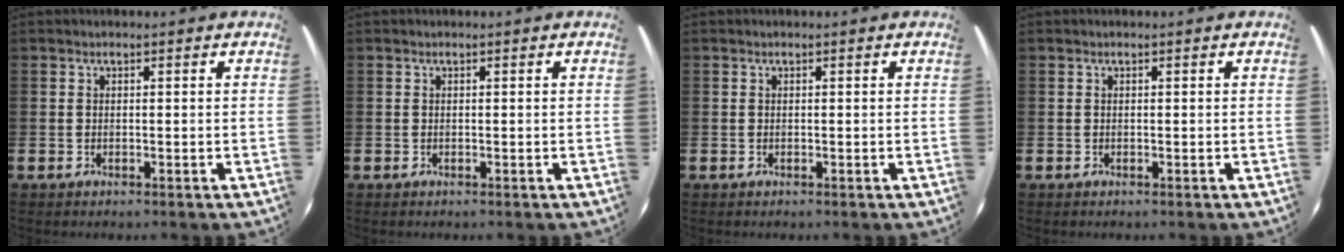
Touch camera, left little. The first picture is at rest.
{"total": 0.0}
{"total": 0.0}
{"total": 0.0}